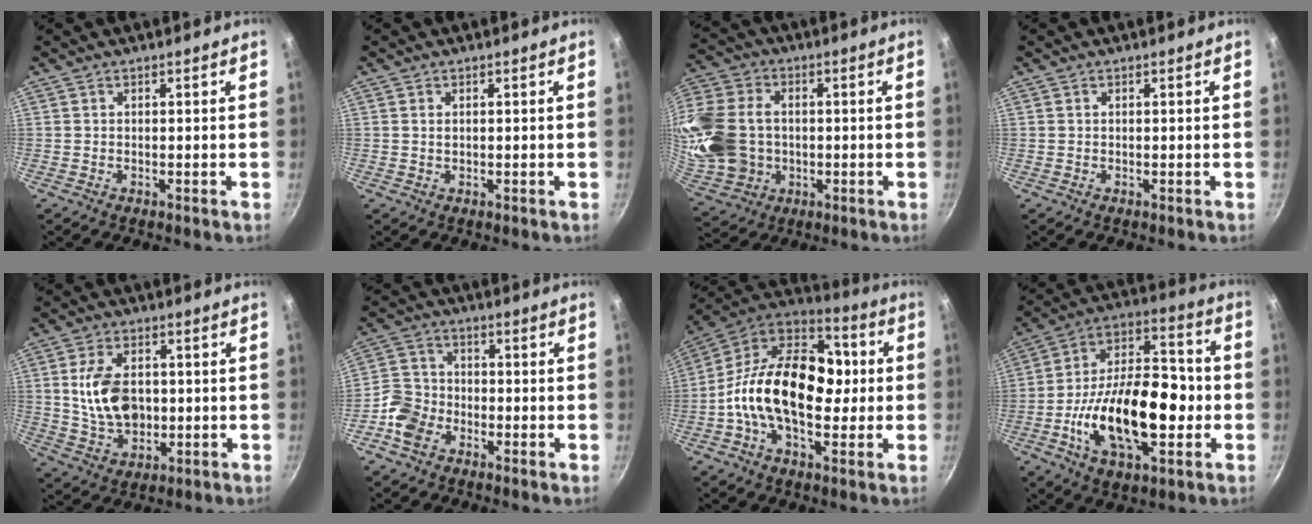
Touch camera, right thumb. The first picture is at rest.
{"total": 0.9, "force": [0.2, 0.6, 0.6], "torque": [-0.009, 0.002, 0.004]}
{"total": 22.3, "force": [0.0, 17.8, 13.5], "torque": [-0.304, 0.020, 0.011]}
{"total": 0.0}
{"total": 11.8, "force": [0.7, 7.9, 8.8], "torque": [-0.140, -0.002, 0.019]}
{"total": 7.4, "force": [-3.7, 5.5, 3.3], "torque": [-0.045, 0.027, -0.083]}
{"total": 24.2, "force": [-0.9, 15.0, 18.9], "torque": [-0.286, 0.044, -0.036]}
{"total": 24.3, "force": [-5.1, 13.0, 19.9], "torque": [-0.307, 0.043, -0.086]}